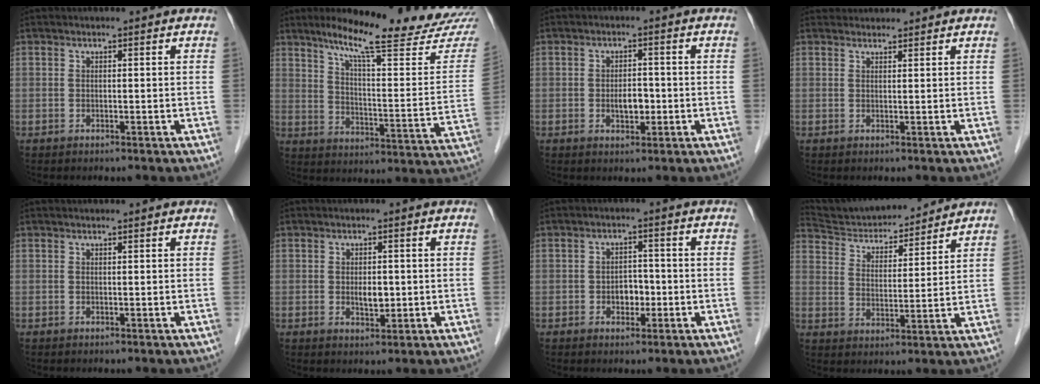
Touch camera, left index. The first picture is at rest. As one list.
[{"total": 22.8, "force": [19.7, 0.4, 11.4], "torque": [-0.161, -0.067, 0.262]}, {"total": 3.2, "force": [-0.7, 1.7, 2.6], "torque": [-0.044, 0.003, -0.007]}, {"total": 3.4, "force": [3.3, 0.7, 0.2], "torque": [-0.005, 0.029, 0.049]}, {"total": 0.5, "force": [0.4, 0.0, 0.2], "torque": [-0.009, 0.002, 0.008]}, {"total": 2.7, "force": [-0.1, 1.4, 2.4], "torque": [-0.042, -0.002, 0.002]}, {"total": 3.2, "force": [-0.9, 2.2, 2.2], "torque": [-0.031, 0.007, -0.013]}, {"total": 14.3, "force": [13.8, 2.5, 3.2], "torque": [-0.057, 0.013, 0.227]}]